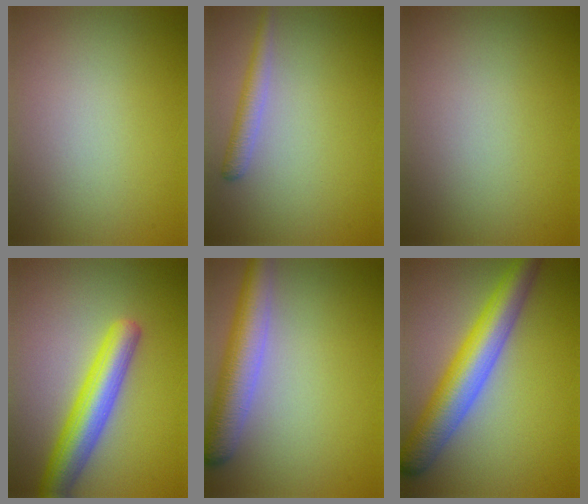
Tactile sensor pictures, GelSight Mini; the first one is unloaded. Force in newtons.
{"total": 1.9, "press": 1.9, "slide": 0.1}
{"total": 0.0}
{"total": 5.7, "press": 5.7, "slide": 0.3}
{"total": 5.4, "press": 5.4, "slide": 0.1}
{"total": 7.6, "press": 7.6, "slide": 0.3}